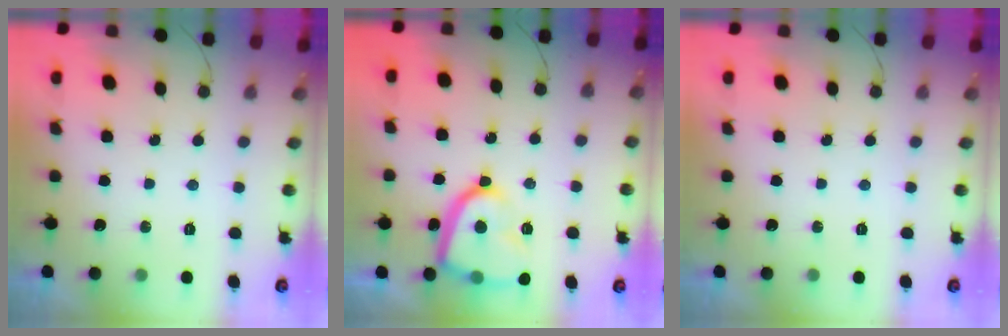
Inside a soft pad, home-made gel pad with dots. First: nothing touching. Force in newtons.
{"total": 16.8, "press": 16.8, "slide": 1.5}
{"total": 0.0}